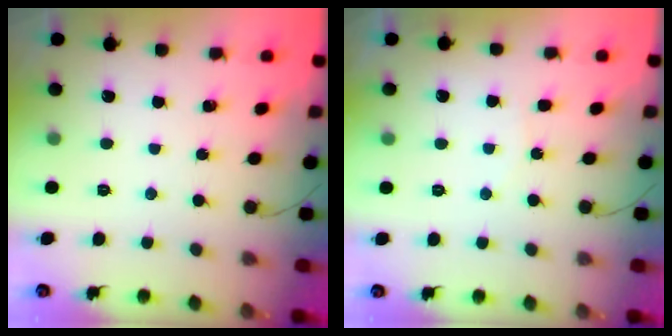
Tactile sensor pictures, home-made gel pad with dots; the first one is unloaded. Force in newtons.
{"total": 3.7, "press": 3.7, "slide": 0.3}